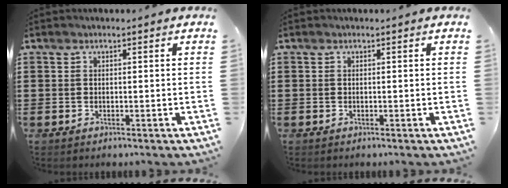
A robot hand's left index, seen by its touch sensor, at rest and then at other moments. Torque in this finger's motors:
{"motor_torque": [-0.02, 0.02, 0.00, 0.00]}